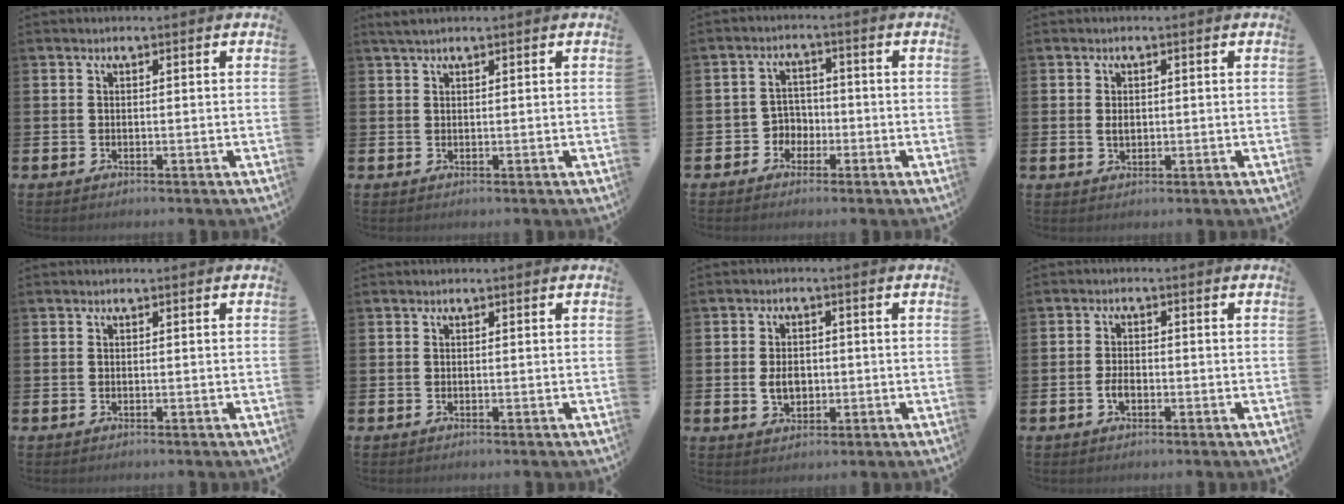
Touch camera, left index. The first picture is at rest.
{"total": 1.6, "force": [1.3, 0.2, 0.9], "torque": [-0.022, 0.005, 0.024]}
{"total": 3.1, "force": [-1.6, 2.7, 0.4], "torque": [-0.021, 0.003, -0.039]}
{"total": 1.5, "force": [0.2, 1.0, 1.1], "torque": [-0.007, 0.001, -0.002]}
{"total": 0.0}
{"total": 0.0}
{"total": 3.4, "force": [-0.2, 2.5, 2.3], "torque": [-0.026, 0.000, -0.011]}
{"total": 2.2, "force": [-0.8, 1.3, 1.7], "torque": [-0.026, 0.000, -0.016]}